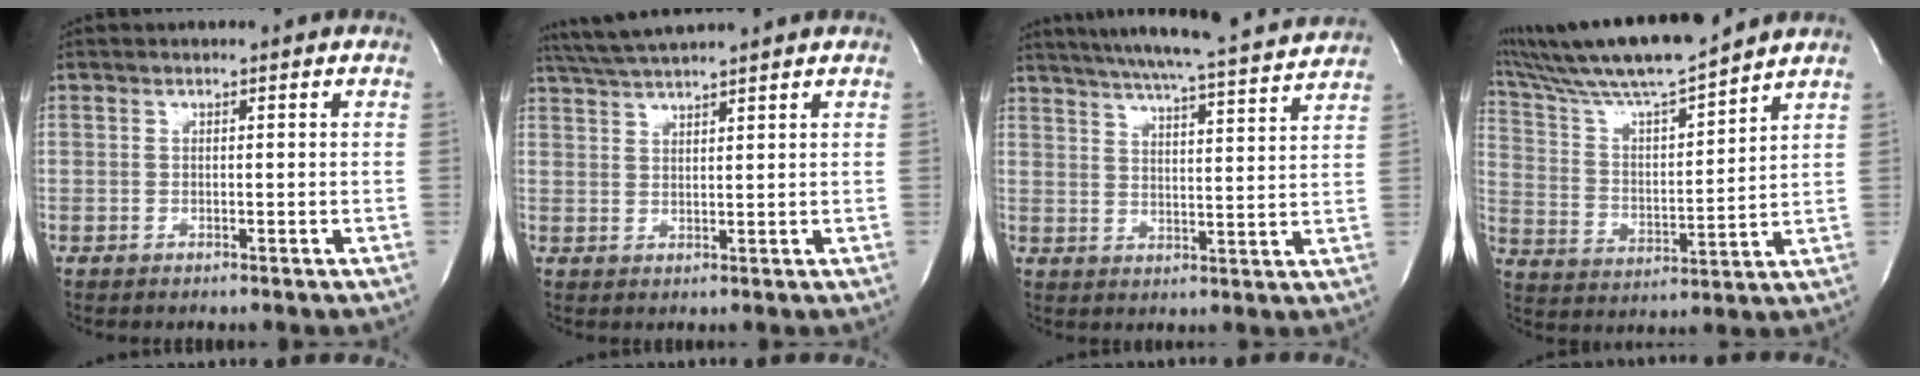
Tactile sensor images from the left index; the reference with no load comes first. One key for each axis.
{"total": 6.9, "fx": 6.3, "fy": -0.9, "fz": 2.8, "tx": -0.059, "ty": 0.023, "tz": 0.111}
{"total": 19.9, "fx": 18.4, "fy": 0.6, "fz": 7.6, "tx": -0.128, "ty": -0.010, "tz": 0.246}
{"total": 16.0, "fx": 14.0, "fy": 0.3, "fz": 7.8, "tx": -0.152, "ty": 0.002, "tz": 0.248}